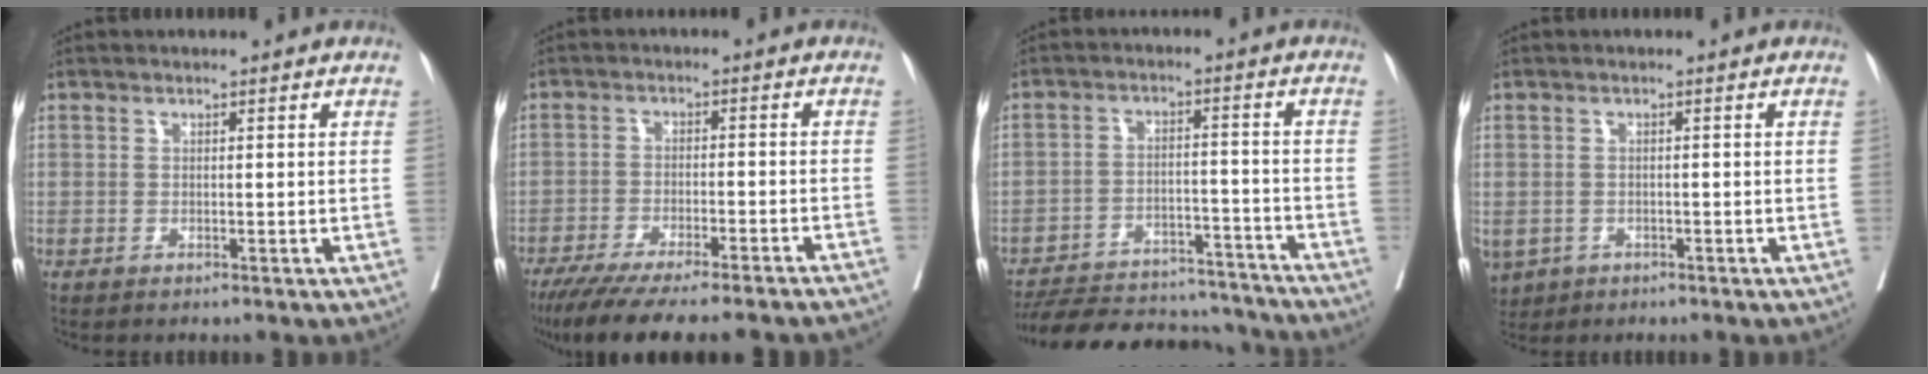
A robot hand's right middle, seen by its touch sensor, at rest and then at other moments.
{"total": 20.3, "force": [-17.9, 1.8, 9.6], "torque": [-0.120, -0.041, -0.244]}
{"total": 19.5, "force": [-18.2, 5.0, 5.0], "torque": [-0.101, 0.004, -0.253]}
{"total": 6.3, "force": [-3.0, 5.1, 2.2], "torque": [-0.061, -0.003, -0.042]}